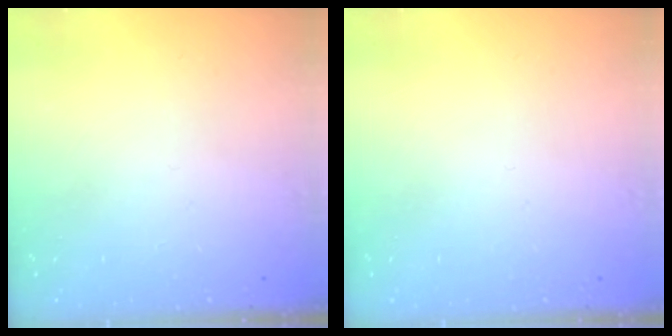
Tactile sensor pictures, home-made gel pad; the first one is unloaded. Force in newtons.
{"total": 0.0}